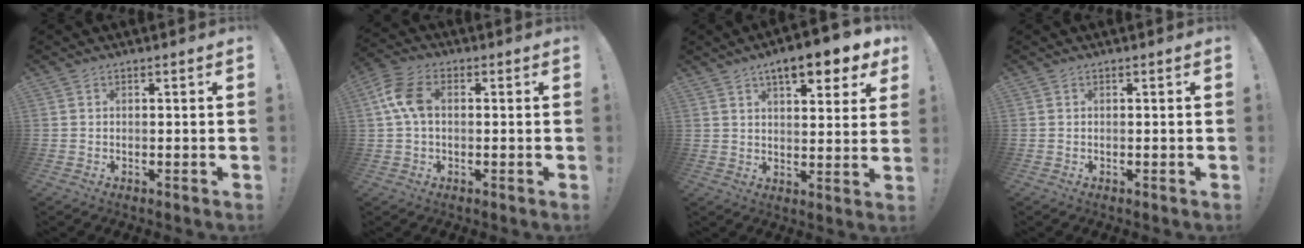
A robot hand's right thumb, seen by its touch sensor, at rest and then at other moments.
{"total": 8.4, "force": [0.9, 5.4, 6.5], "torque": [-0.130, 0.011, 0.019]}
{"total": 10.1, "force": [6.3, 2.8, 7.4], "torque": [-0.094, -0.036, 0.101]}
{"total": 0.0}